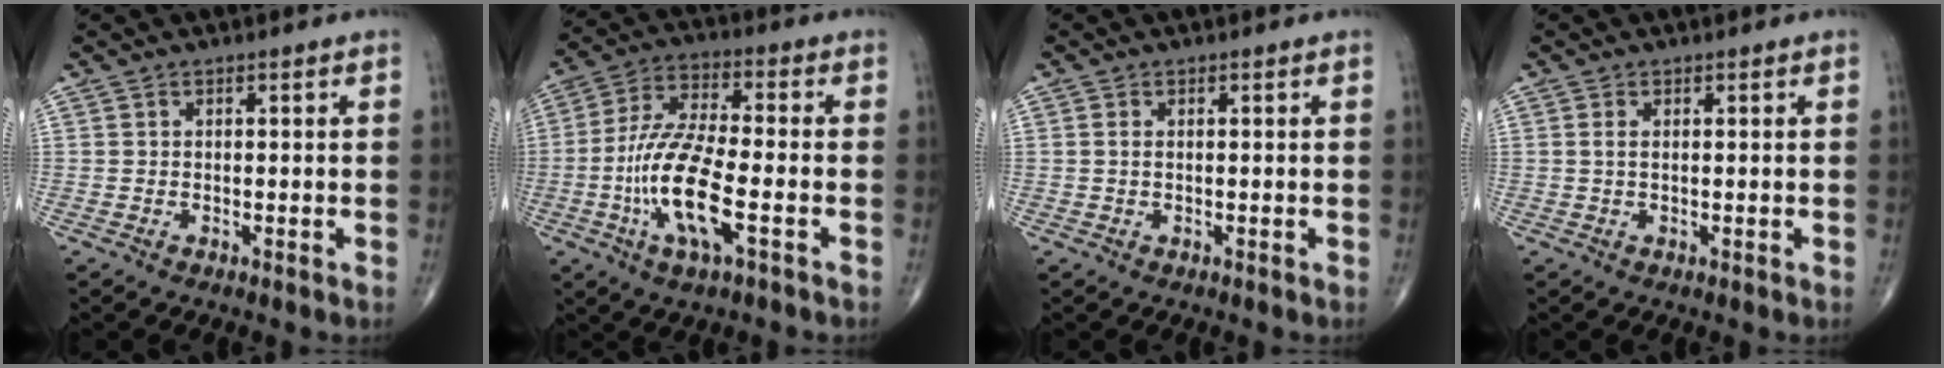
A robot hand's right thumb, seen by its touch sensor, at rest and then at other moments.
{"total": 14.3, "force": [-4.1, 4.1, 13.1], "torque": [-0.278, 0.018, -0.079]}
{"total": 0.9, "force": [0.1, 0.5, 0.8], "torque": [-0.020, 0.003, 0.005]}
{"total": 1.0, "force": [0.3, 0.3, 0.9], "torque": [-0.027, 0.001, 0.006]}